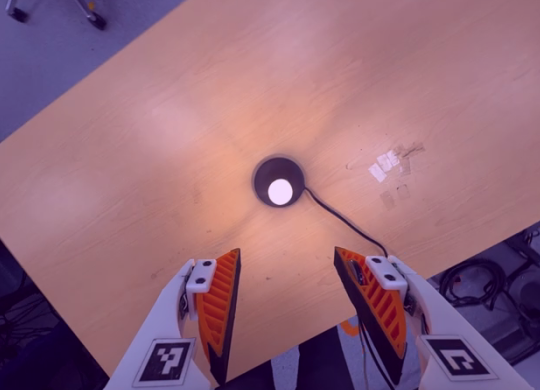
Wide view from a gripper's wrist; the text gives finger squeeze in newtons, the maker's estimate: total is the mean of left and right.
{"total": 0.0}